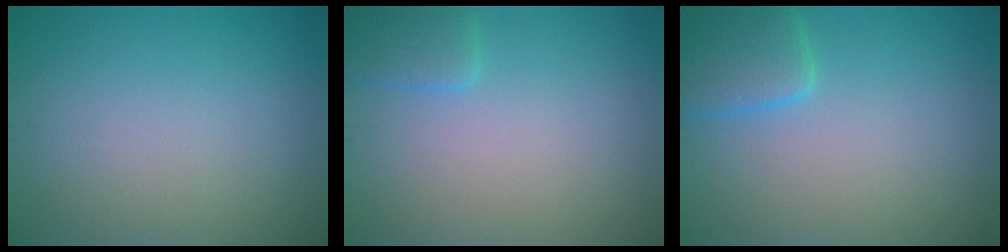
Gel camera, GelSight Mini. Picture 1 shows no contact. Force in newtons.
{"total": 2.3, "press": 2.3, "slide": 0.2}
{"total": 3.7, "press": 3.7, "slide": 0.3}